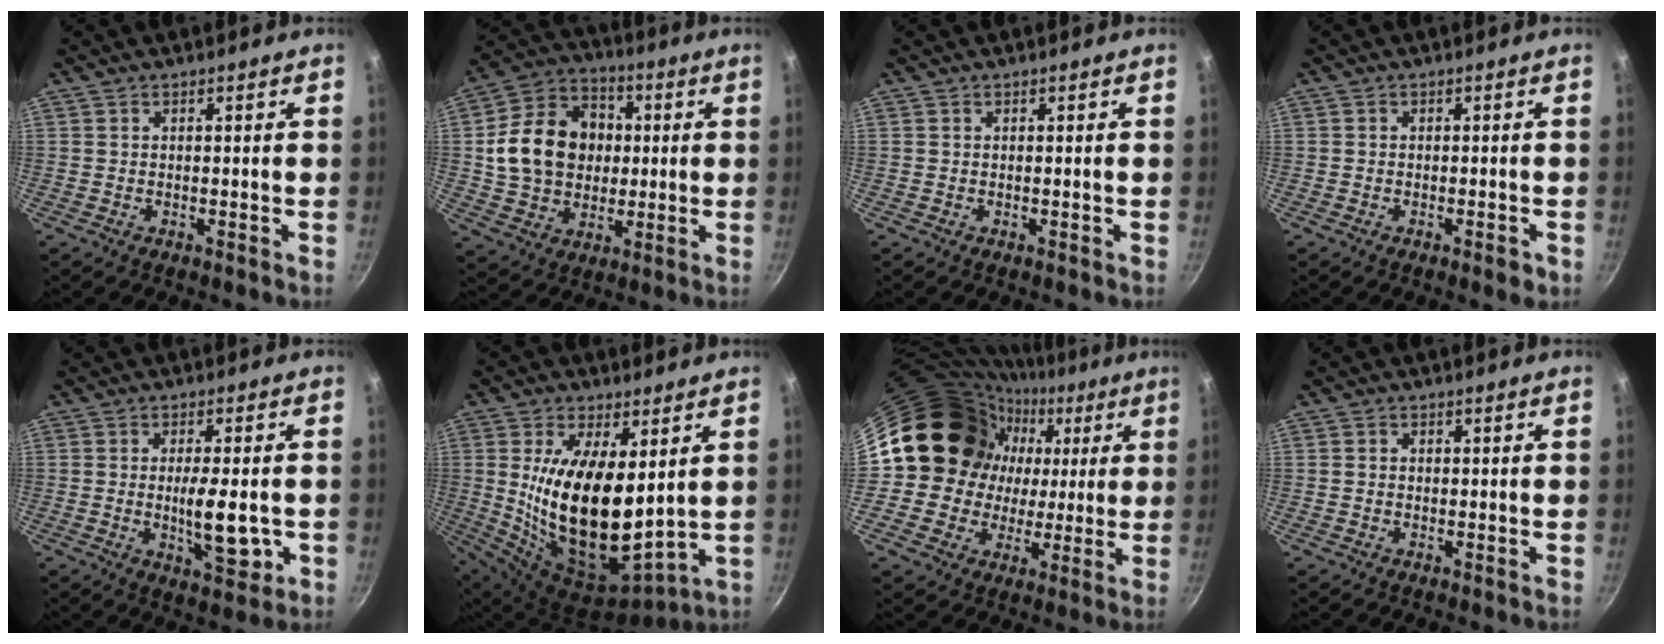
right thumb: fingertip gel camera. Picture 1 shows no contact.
{"total": 17.5, "force": [1.7, 13.9, 10.5], "torque": [-0.153, 0.020, 0.025]}
{"total": 0.0}
{"total": 2.0, "force": [-1.0, 0.8, 1.5], "torque": [-0.022, 0.008, -0.014]}
{"total": 9.2, "force": [-1.4, 3.2, 8.5], "torque": [-0.116, -0.004, -0.014]}
{"total": 20.8, "force": [3.4, 9.9, 18.0], "torque": [-0.321, -0.047, 0.077]}
{"total": 18.5, "force": [3.5, 17.0, 6.6], "torque": [-0.076, 0.024, 0.056]}
{"total": 0.9, "force": [0.0, 0.8, 0.4], "torque": [-0.007, 0.004, 0.000]}